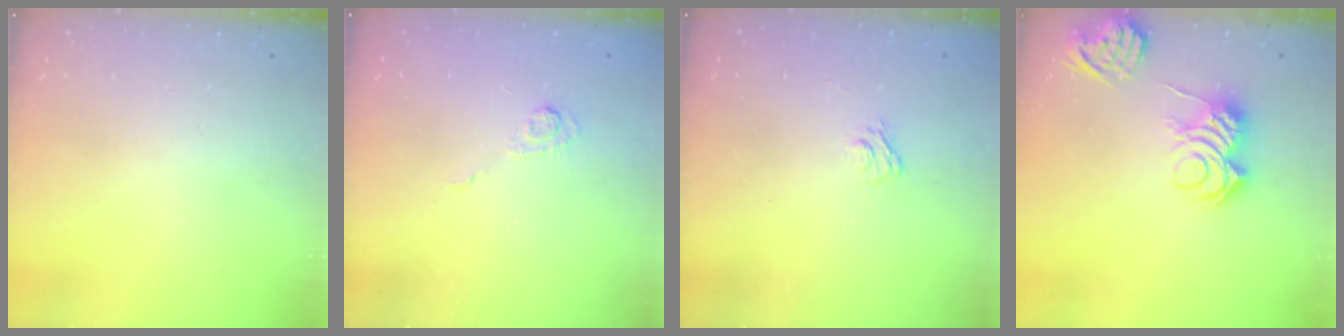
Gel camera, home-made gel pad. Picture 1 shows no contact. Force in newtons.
{"total": 3.1, "press": 2.7, "slide": 1.6}
{"total": 2.9, "press": 2.6, "slide": 1.2}
{"total": 10.9, "press": 10.8, "slide": 1.1}